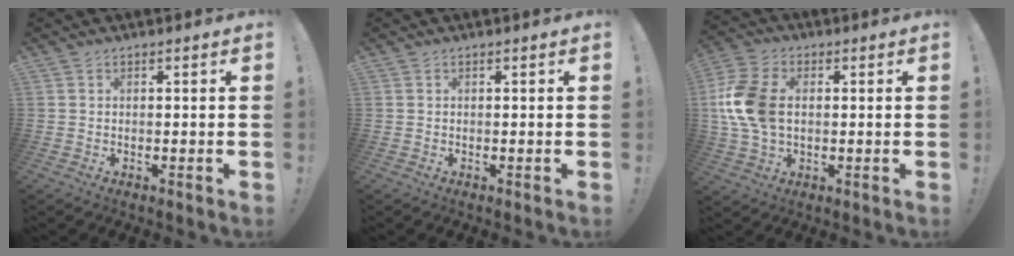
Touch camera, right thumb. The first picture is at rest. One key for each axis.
{"total": 0.0}
{"total": 13.7, "fx": 0.5, "fy": 9.5, "fz": 9.8, "tx": -0.205, "ty": 0.006, "tz": 0.011}